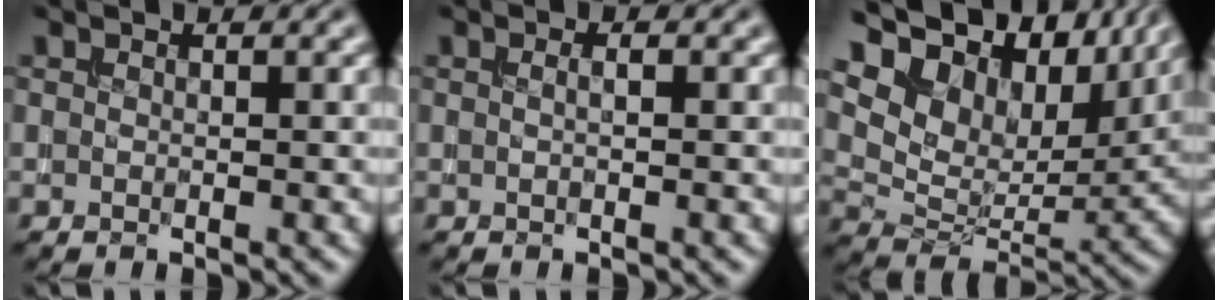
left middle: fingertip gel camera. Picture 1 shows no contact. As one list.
[{"total": 0.8, "force": [0.2, 0.1, 0.7], "torque": [-0.007, -0.005, 0.000]}, {"total": 14.9, "force": [9.1, 8.6, 8.1], "torque": [-0.174, 0.039, 0.147]}]